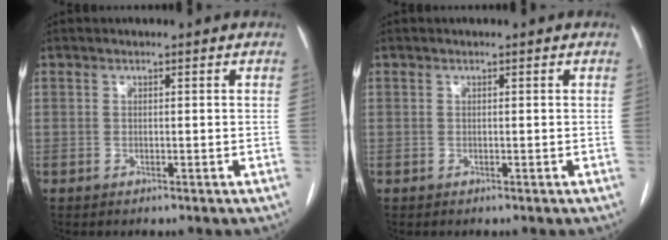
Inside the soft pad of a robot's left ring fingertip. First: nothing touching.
{"total": 0.0}